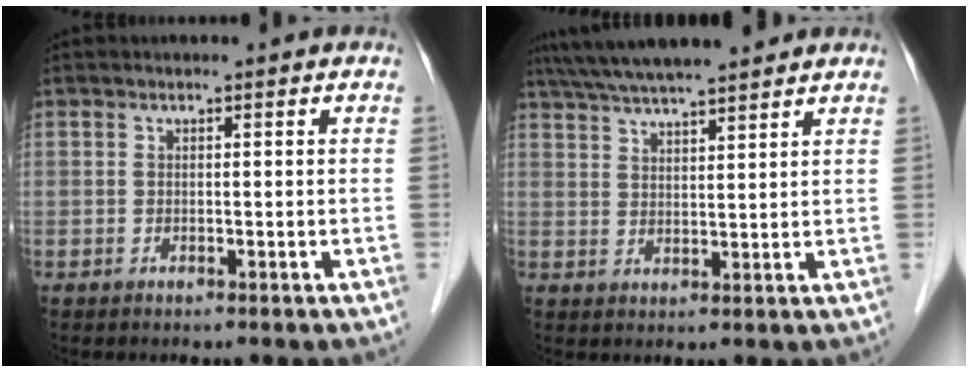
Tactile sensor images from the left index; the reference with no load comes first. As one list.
[{"total": 12.7, "force": [11.2, 1.0, 5.9], "torque": [-0.104, 0.032, 0.176]}]